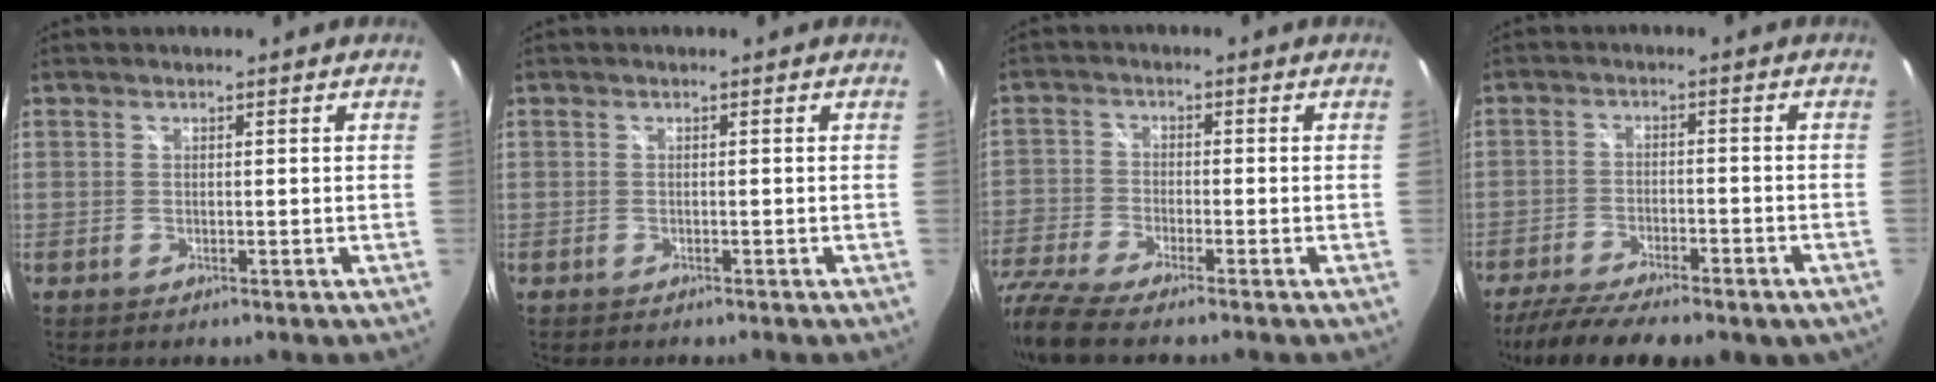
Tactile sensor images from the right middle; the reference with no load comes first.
{"total": 0.6, "force": [-0.6, 0.3, 0.1], "torque": [-0.004, -0.002, -0.009]}
{"total": 11.0, "force": [-9.5, 1.8, 5.2], "torque": [-0.136, -0.029, -0.195]}
{"total": 16.3, "force": [-12.6, 5.0, 9.1], "torque": [-0.181, -0.044, -0.186]}